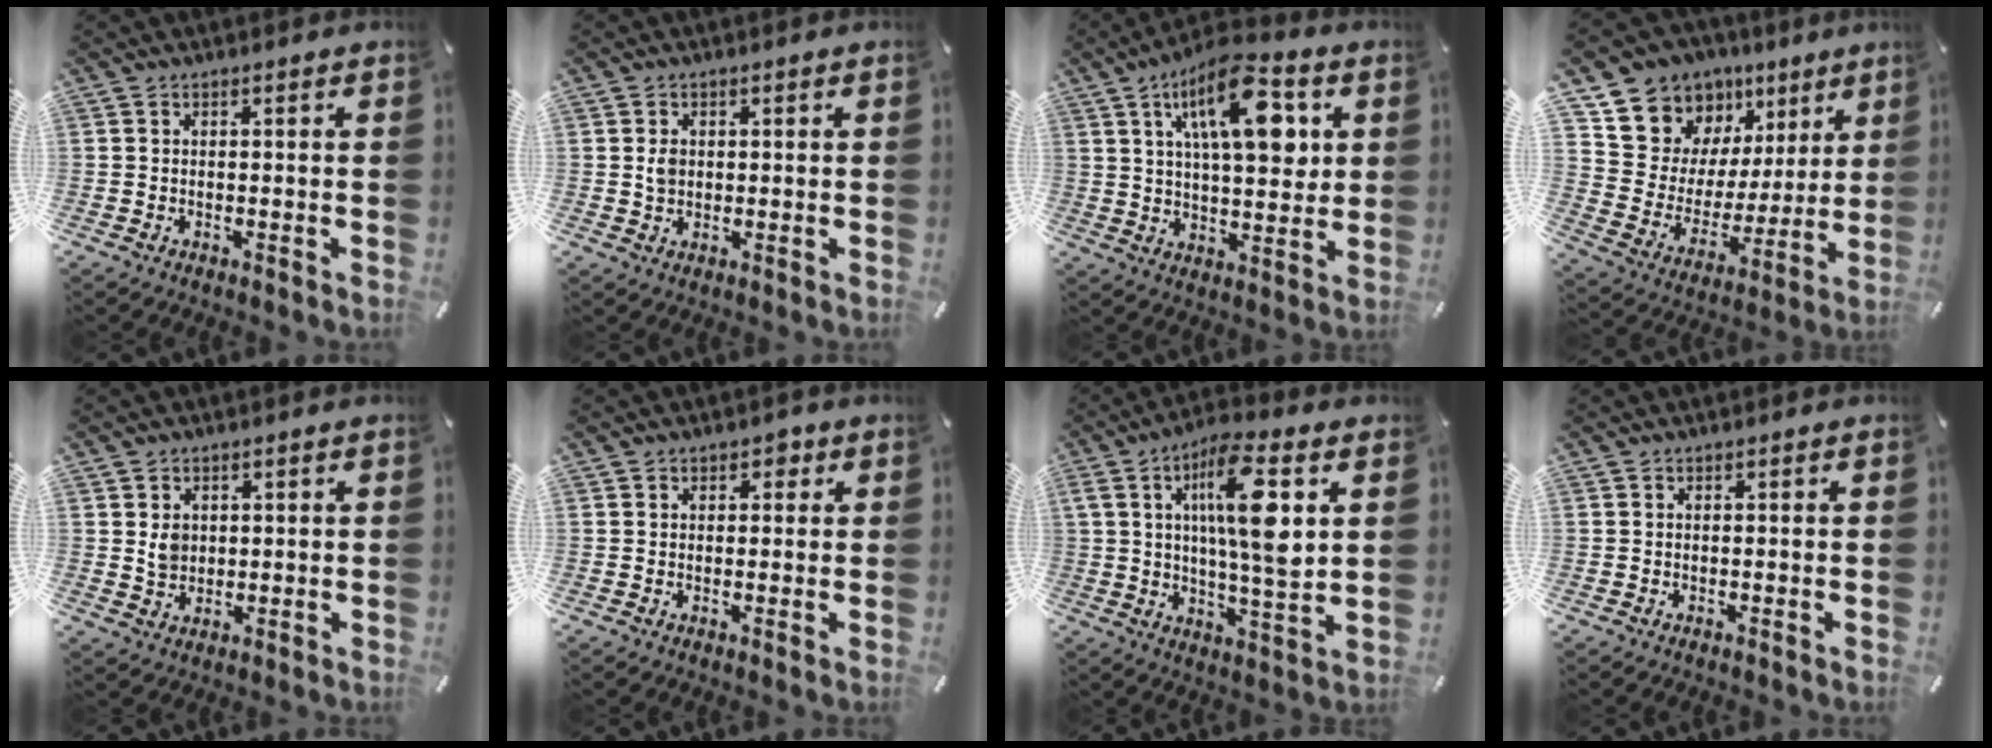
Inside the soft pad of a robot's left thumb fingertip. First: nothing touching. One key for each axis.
{"total": 2.5, "fx": 0.5, "fy": 2.1, "fz": 1.1, "tx": -0.017, "ty": 0.002, "tz": 0.005}
{"total": 17.7, "fx": 7.2, "fy": 7.8, "fz": 14.2, "tx": -0.218, "ty": -0.017, "tz": 0.111}
{"total": 12.1, "fx": 7.8, "fy": 9.2, "fz": 1.0, "tx": -0.032, "ty": -0.078, "tz": 0.146}
{"total": 3.7, "fx": 1.2, "fy": 3.3, "fz": 1.2, "tx": -0.011, "ty": -0.002, "tz": 0.019}
{"total": 2.3, "fx": 1.0, "fy": 1.8, "fz": 1.0, "tx": 0.003, "ty": -0.002, "tz": 0.011}
{"total": 16.4, "fx": 5.1, "fy": 5.1, "fz": 14.8, "tx": -0.260, "ty": -0.005, "tz": 0.075}
{"total": 0.0}